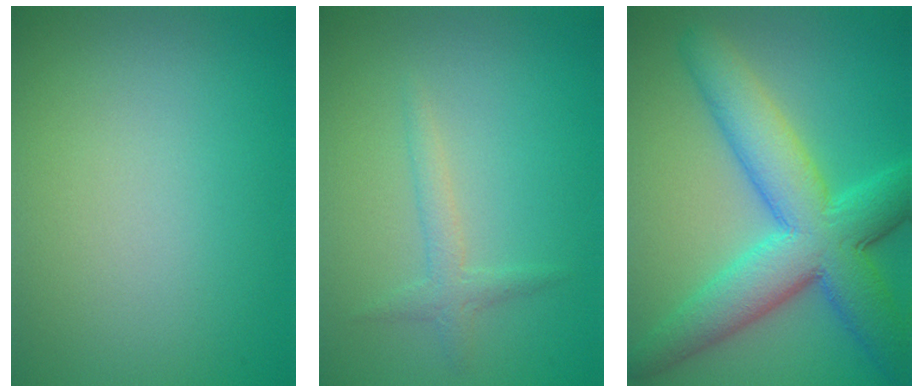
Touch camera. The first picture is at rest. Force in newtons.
{"total": 1.7, "press": 1.7, "slide": 0.1}
{"total": 10.0, "press": 10.0, "slide": 0.2}